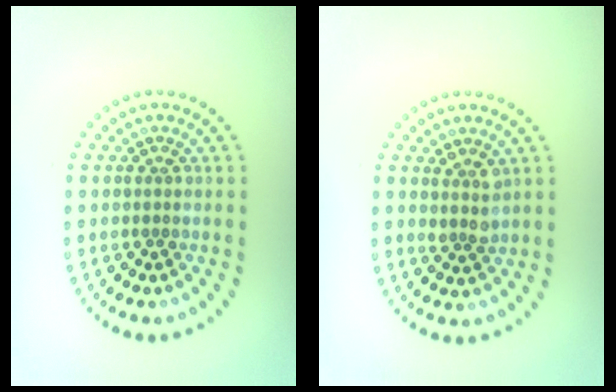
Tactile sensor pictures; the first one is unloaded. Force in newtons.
{"total": 1.6, "press": 1.4, "slide": 0.8}